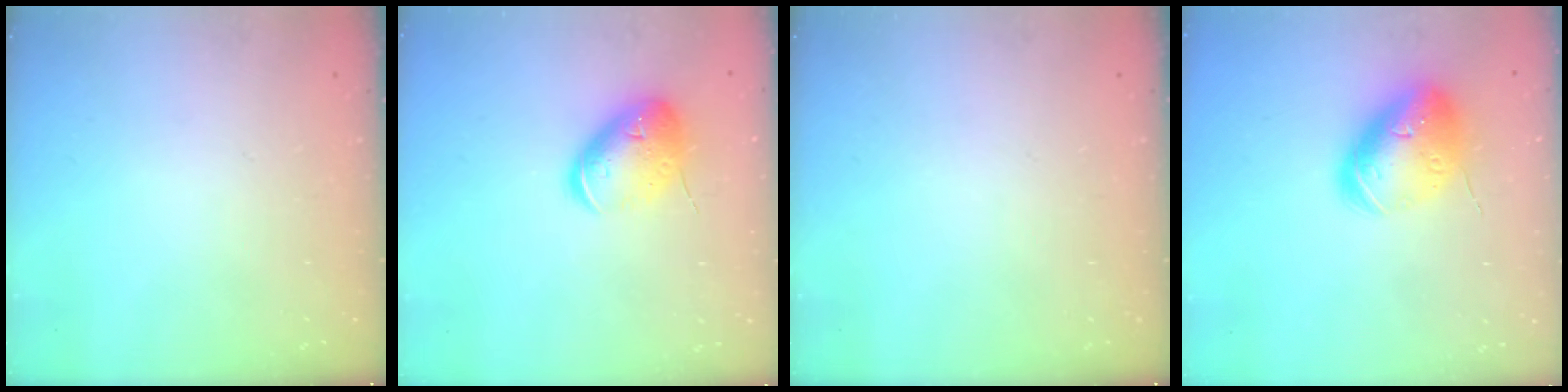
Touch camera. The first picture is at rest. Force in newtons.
{"total": 14.5, "press": 14.3, "slide": 2.2}
{"total": 0.0}
{"total": 16.2, "press": 16.0, "slide": 2.7}